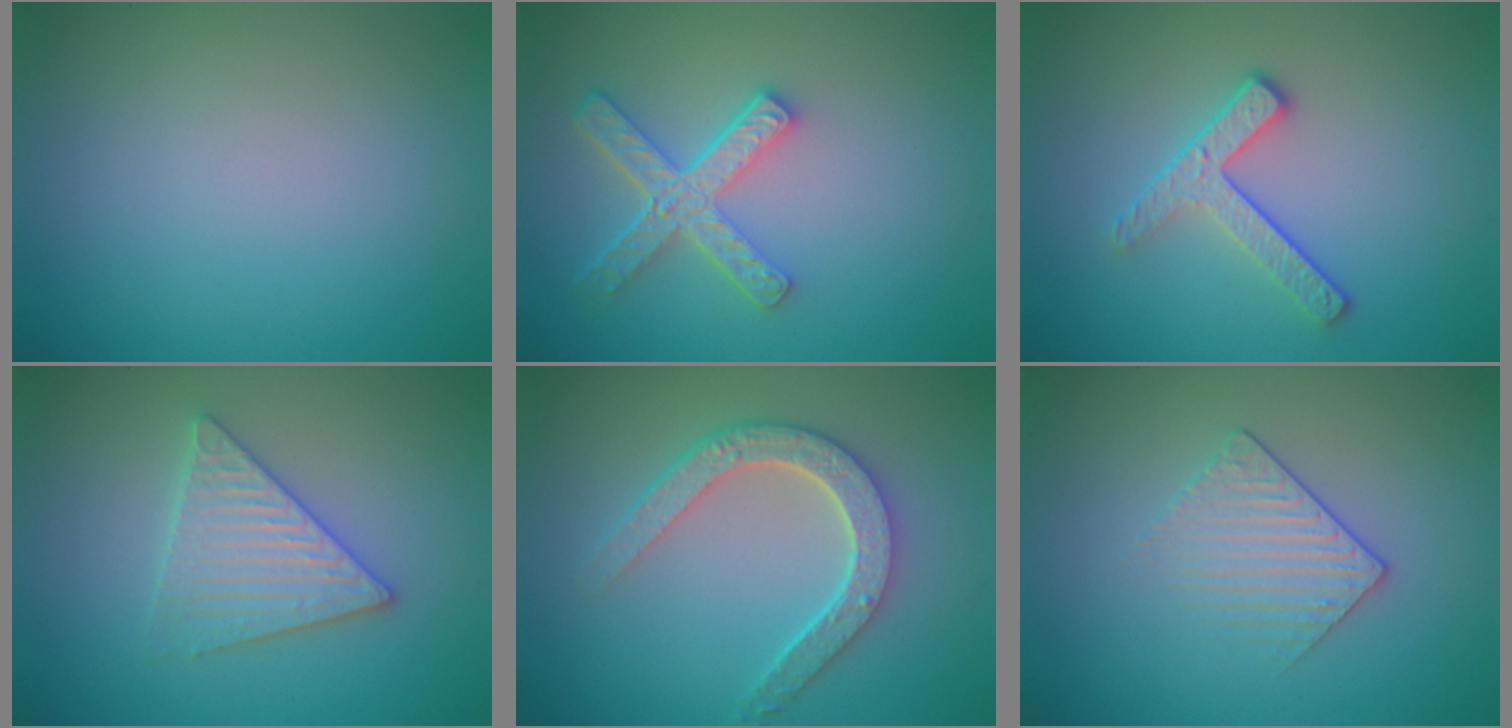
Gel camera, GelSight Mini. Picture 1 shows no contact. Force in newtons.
{"total": 4.8, "press": 3.6, "slide": 3.1}
{"total": 2.9, "press": 2.3, "slide": 1.7}
{"total": 4.0, "press": 4.0, "slide": 0.5}
{"total": 4.6, "press": 3.7, "slide": 2.8}
{"total": 1.9, "press": 1.6, "slide": 1.0}